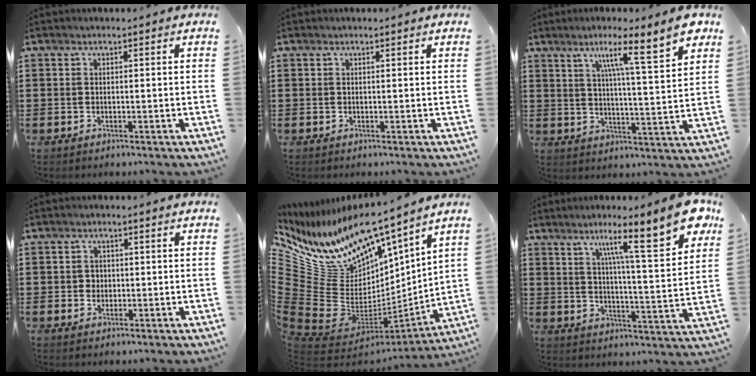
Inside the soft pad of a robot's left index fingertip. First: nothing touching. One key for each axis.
{"total": 0.0}
{"total": 9.9, "fx": 6.2, "fy": 0.5, "fz": 7.8, "tx": -0.129, "ty": -0.036, "tz": 0.091}
{"total": 1.5, "fx": 0.2, "fy": 1.5, "fz": 0.3, "tx": -0.012, "ty": 0.008, "tz": 0.002}
{"total": 12.9, "fx": 9.5, "fy": 7.1, "fz": 5.1, "tx": -0.144, "ty": -0.108, "tz": 0.166}
{"total": 13.2, "fx": 8.3, "fy": 1.1, "fz": 10.2, "tx": -0.170, "ty": -0.040, "tz": 0.122}